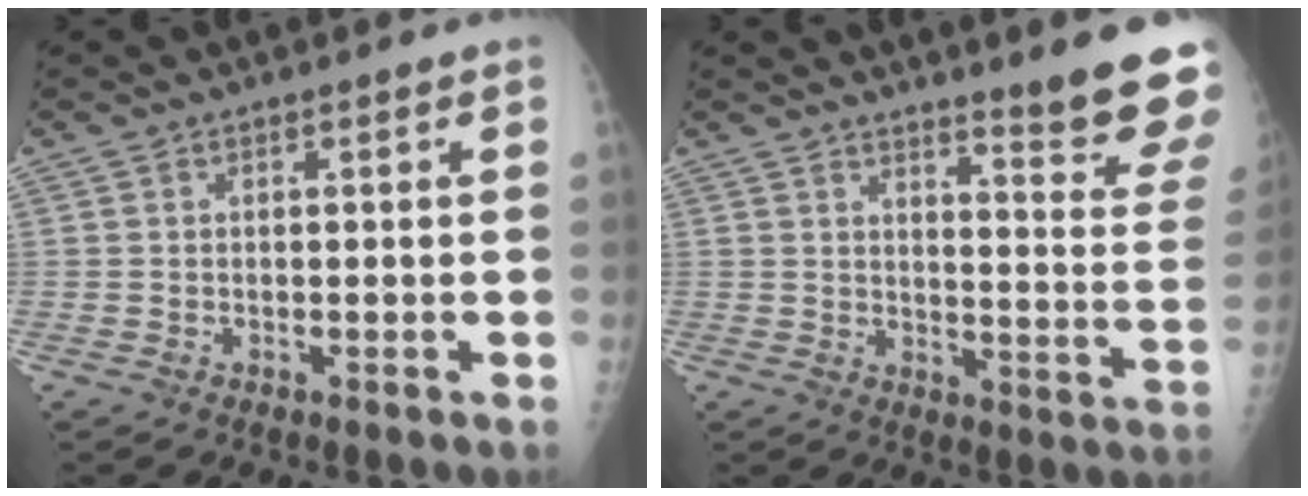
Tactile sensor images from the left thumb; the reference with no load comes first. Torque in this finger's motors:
{"motor_torque": [0.07, 0.59, -0.03, -0.16, 0.16]}